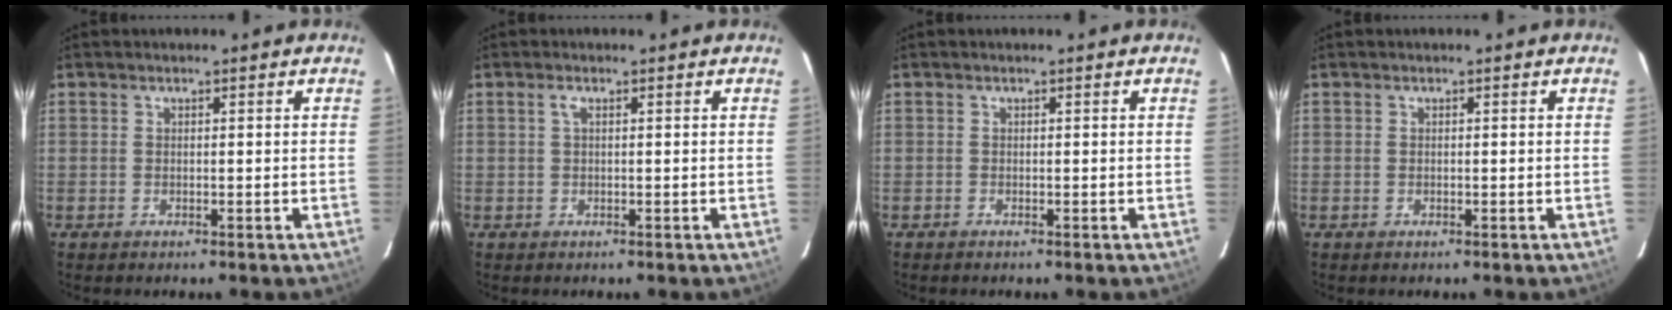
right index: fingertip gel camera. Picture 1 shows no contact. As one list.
[{"total": 1.0, "force": [0.3, 0.1, 1.0], "torque": [-0.021, 0.005, 0.003]}, {"total": 0.0}, {"total": 0.0}]